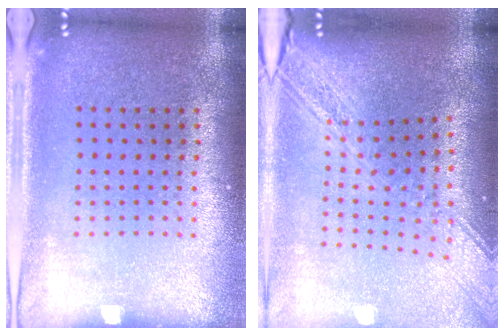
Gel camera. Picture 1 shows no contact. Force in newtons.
{"total": 2.9, "press": 2.2, "slide": 1.9}